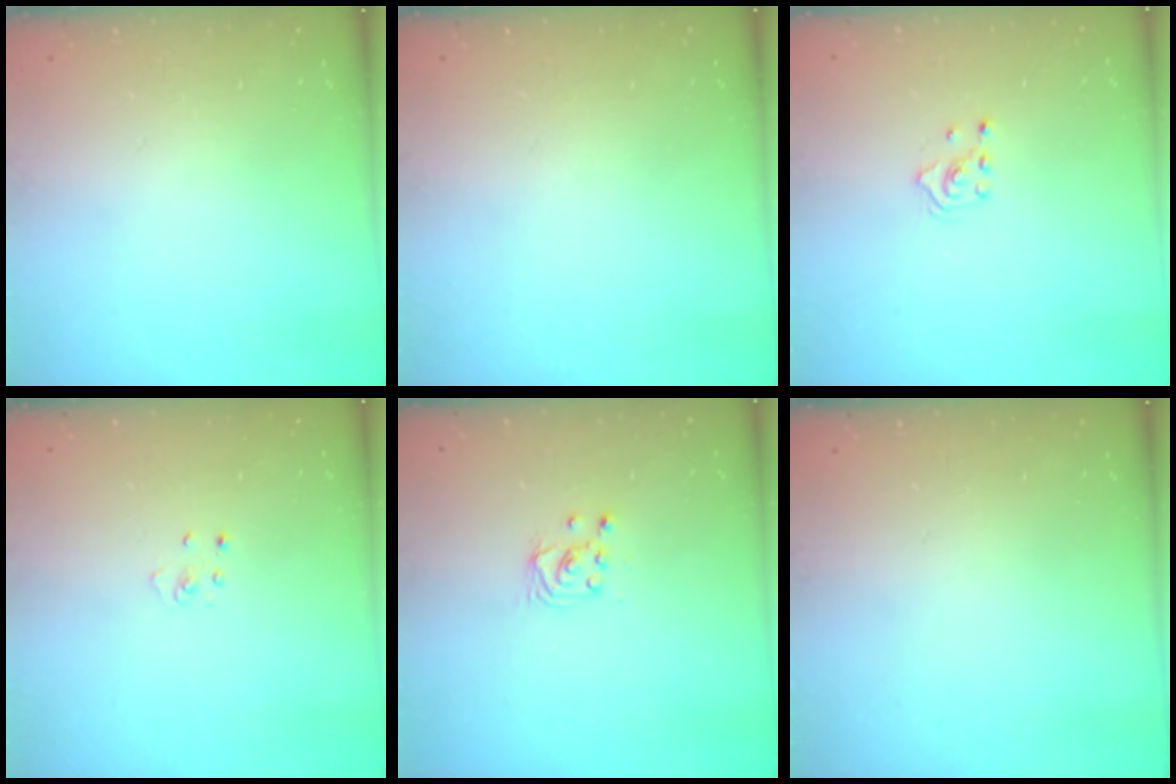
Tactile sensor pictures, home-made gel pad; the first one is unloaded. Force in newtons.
{"total": 0.0}
{"total": 2.4, "press": 2.2, "slide": 0.8}
{"total": 2.5, "press": 2.5, "slide": 0.3}
{"total": 3.4, "press": 3.4, "slide": 0.3}
{"total": 0.0}